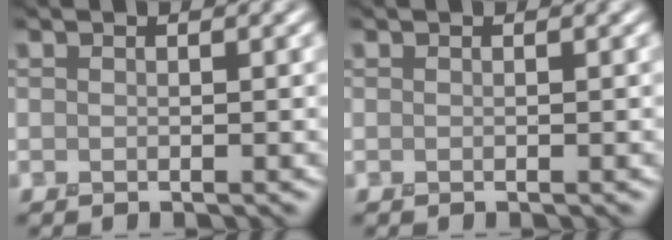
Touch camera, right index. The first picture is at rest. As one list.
[{"total": 0.0}]